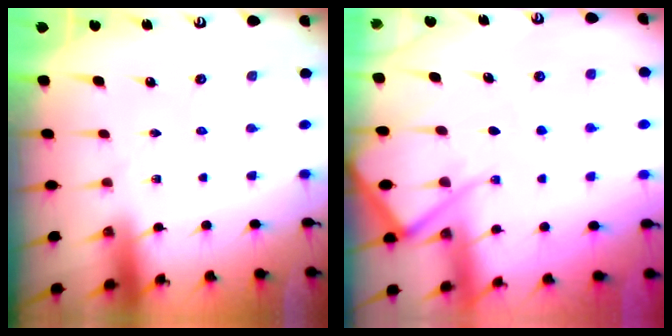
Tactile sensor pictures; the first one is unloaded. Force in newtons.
{"total": 9.3, "press": 9.2, "slide": 1.1}